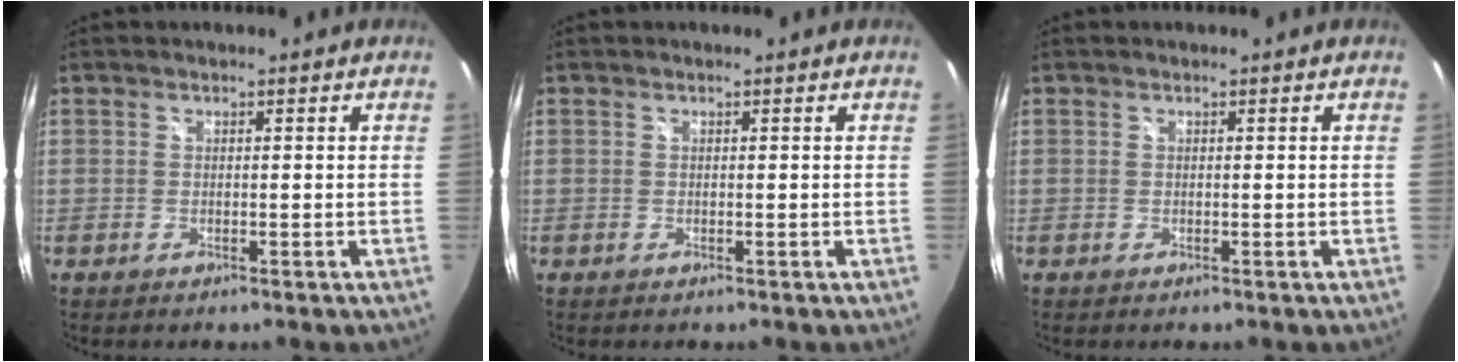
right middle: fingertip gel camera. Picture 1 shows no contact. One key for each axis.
{"total": 0.0}
{"total": 0.0}